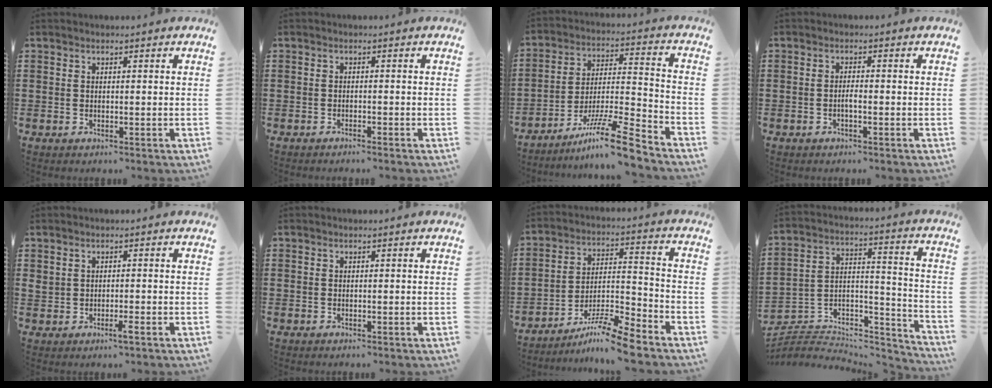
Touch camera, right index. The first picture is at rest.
{"total": 1.0, "force": [-0.9, -0.3, 0.2], "torque": [-0.007, -0.004, -0.017]}
{"total": 11.9, "force": [-9.3, 0.7, 7.4], "torque": [-0.119, 0.022, -0.175]}
{"total": 1.3, "force": [-0.5, 0.2, 1.2], "torque": [-0.022, -0.001, -0.009]}
{"total": 1.9, "force": [-0.5, 0.7, 1.7], "torque": [-0.039, -0.002, -0.012]}
{"total": 0.0}
{"total": 9.5, "force": [-8.2, 0.5, 4.9], "torque": [-0.075, 0.021, -0.153]}
{"total": 3.5, "force": [-2.6, 2.2, 0.9], "torque": [-0.027, -0.007, -0.055]}